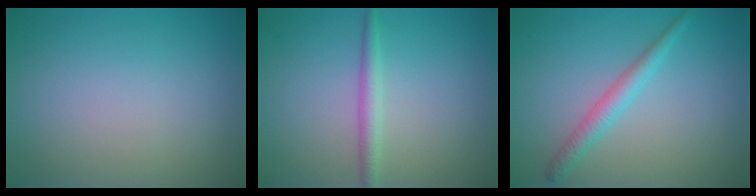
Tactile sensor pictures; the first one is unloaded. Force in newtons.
{"total": 1.8, "press": 1.8, "slide": 0.0}
{"total": 2.2, "press": 2.2, "slide": 0.0}